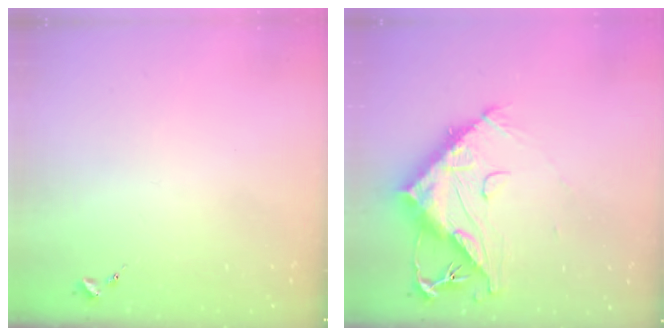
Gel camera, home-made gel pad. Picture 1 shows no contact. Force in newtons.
{"total": 15.7, "press": 15.6, "slide": 1.4}